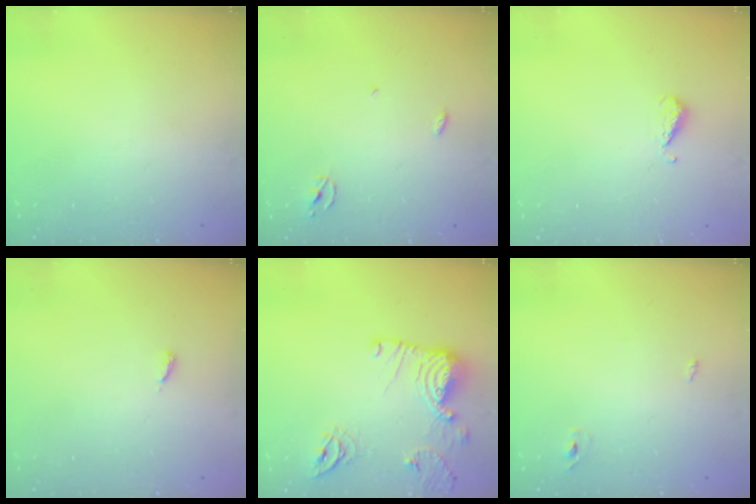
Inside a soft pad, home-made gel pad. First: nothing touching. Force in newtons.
{"total": 2.3, "press": 2.3, "slide": 0.1}
{"total": 4.8, "press": 4.7, "slide": 0.9}
{"total": 2.9, "press": 2.9, "slide": 0.2}
{"total": 13.7, "press": 13.6, "slide": 1.4}
{"total": 2.3, "press": 2.1, "slide": 1.0}